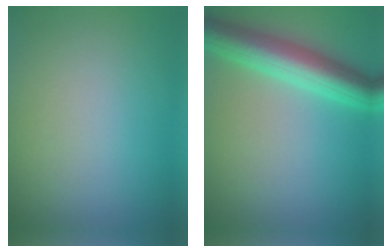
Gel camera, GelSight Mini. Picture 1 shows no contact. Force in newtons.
{"total": 6.7, "press": 6.7, "slide": 0.3}